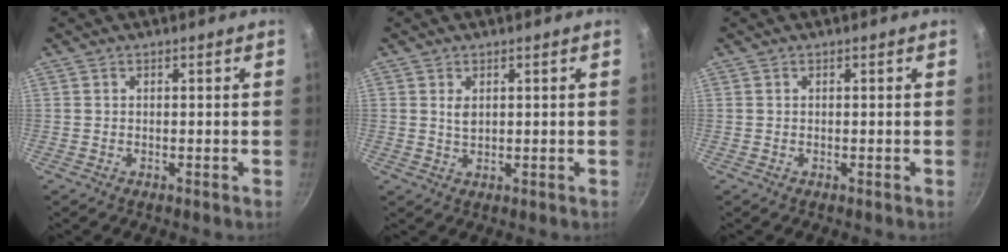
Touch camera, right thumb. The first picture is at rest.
{"total": 2.1, "force": [0.7, 1.3, 1.5], "torque": [-0.026, -0.006, 0.014]}
{"total": 0.0}